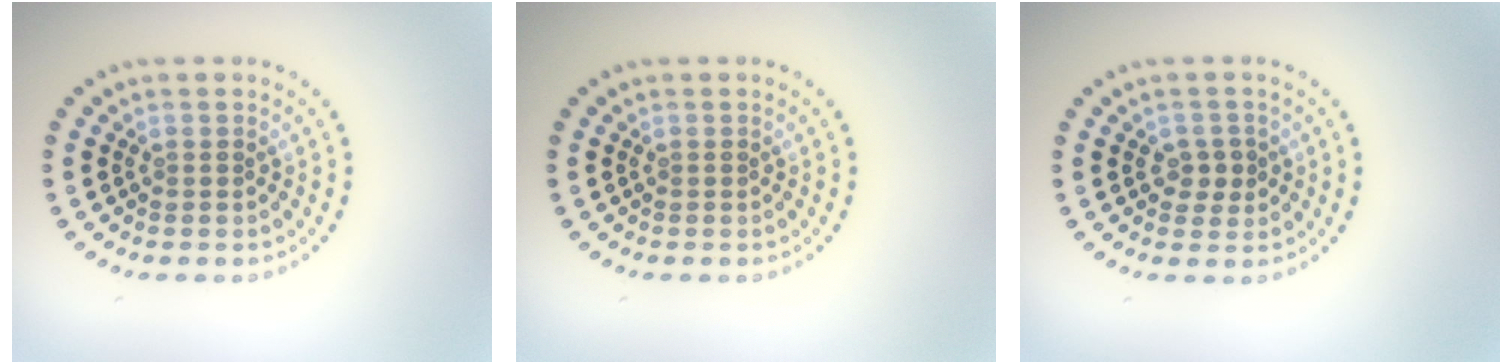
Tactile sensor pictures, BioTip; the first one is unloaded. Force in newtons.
{"total": 0.0}
{"total": 1.9, "press": 1.8, "slide": 0.6}